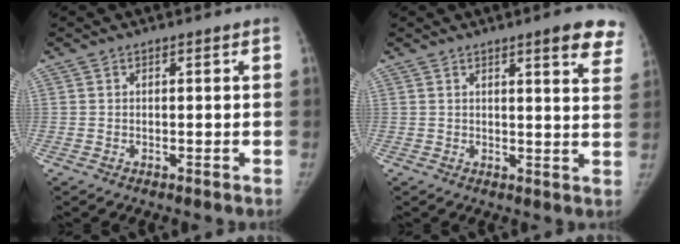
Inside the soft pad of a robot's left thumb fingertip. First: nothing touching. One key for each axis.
{"total": 9.3, "fx": 6.4, "fy": 1.8, "fz": 6.4, "tx": -0.051, "ty": -0.028, "tz": 0.065}